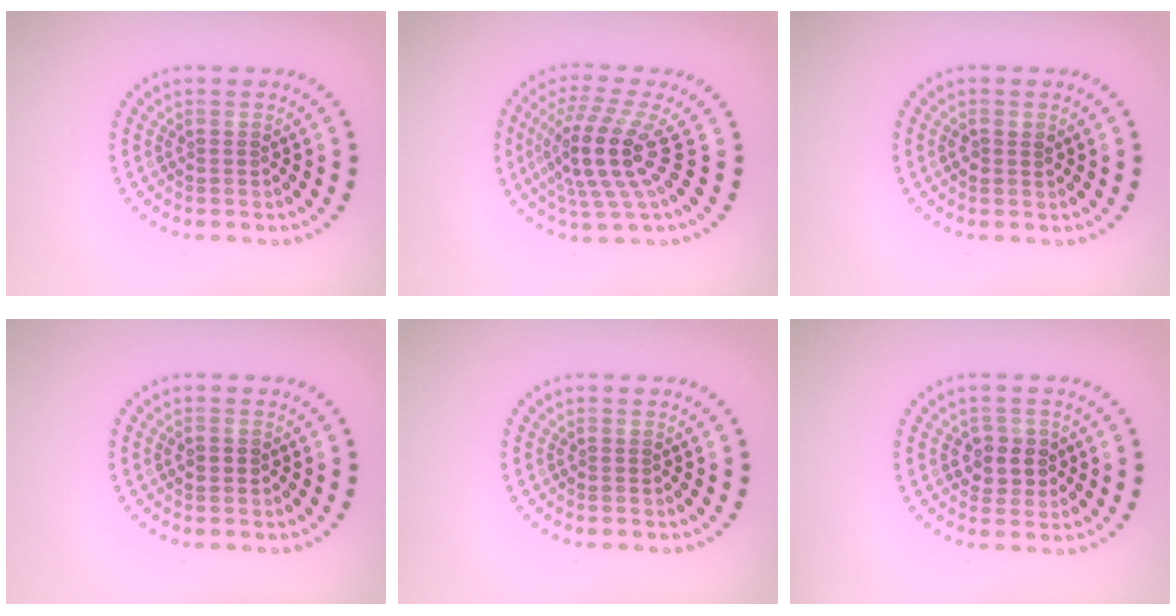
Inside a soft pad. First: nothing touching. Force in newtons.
{"total": 5.2, "press": 4.1, "slide": 3.2}
{"total": 1.0, "press": 0.9, "slide": 0.3}
{"total": 1.3, "press": 1.3, "slide": 0.1}
{"total": 0.0}
{"total": 2.4, "press": 2.3, "slide": 0.7}